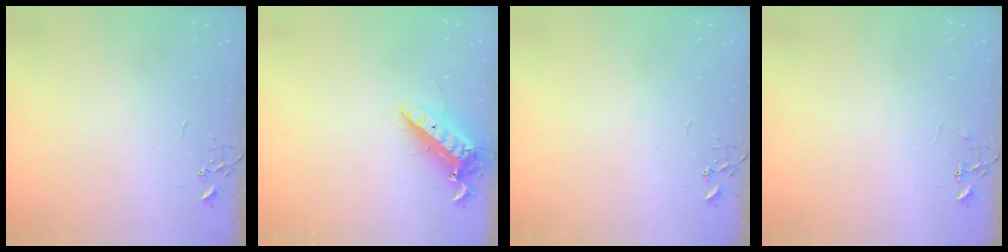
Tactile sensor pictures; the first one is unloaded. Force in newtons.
{"total": 14.5, "press": 14.2, "slide": 2.9}
{"total": 0.0}
{"total": 5.5, "press": 5.4, "slide": 0.4}